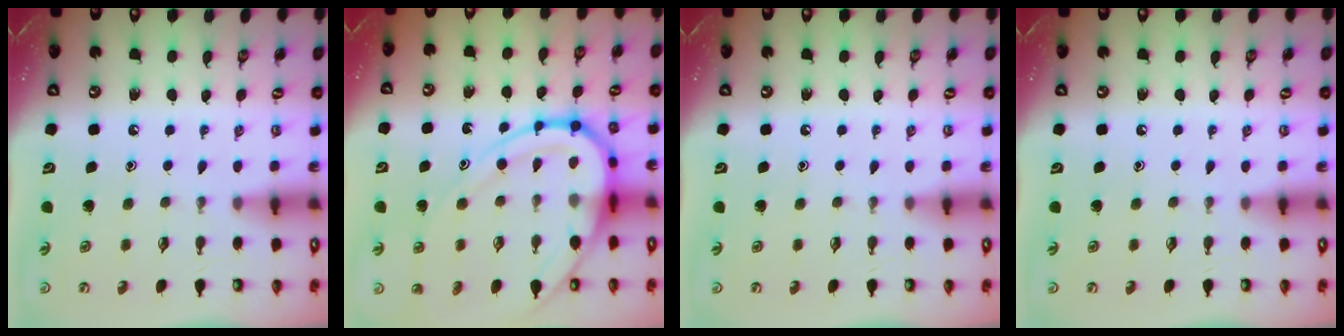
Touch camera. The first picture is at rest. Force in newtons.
{"total": 18.6, "press": 18.5, "slide": 1.8}
{"total": 0.0}
{"total": 0.0}